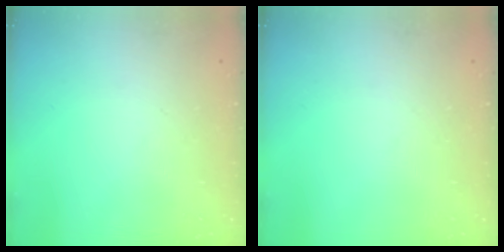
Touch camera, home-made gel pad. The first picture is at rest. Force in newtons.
{"total": 0.0}